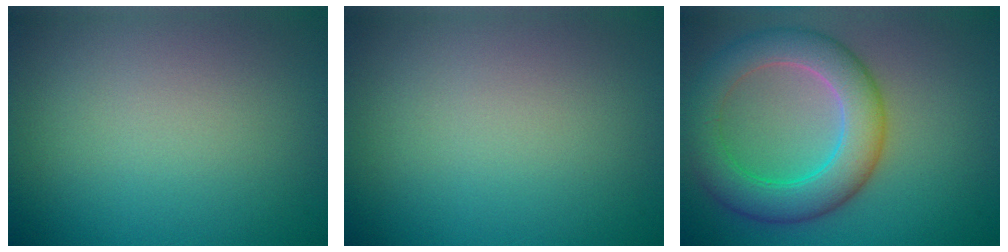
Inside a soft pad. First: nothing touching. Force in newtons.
{"total": 0.0}
{"total": 6.9, "press": 6.9, "slide": 0.5}